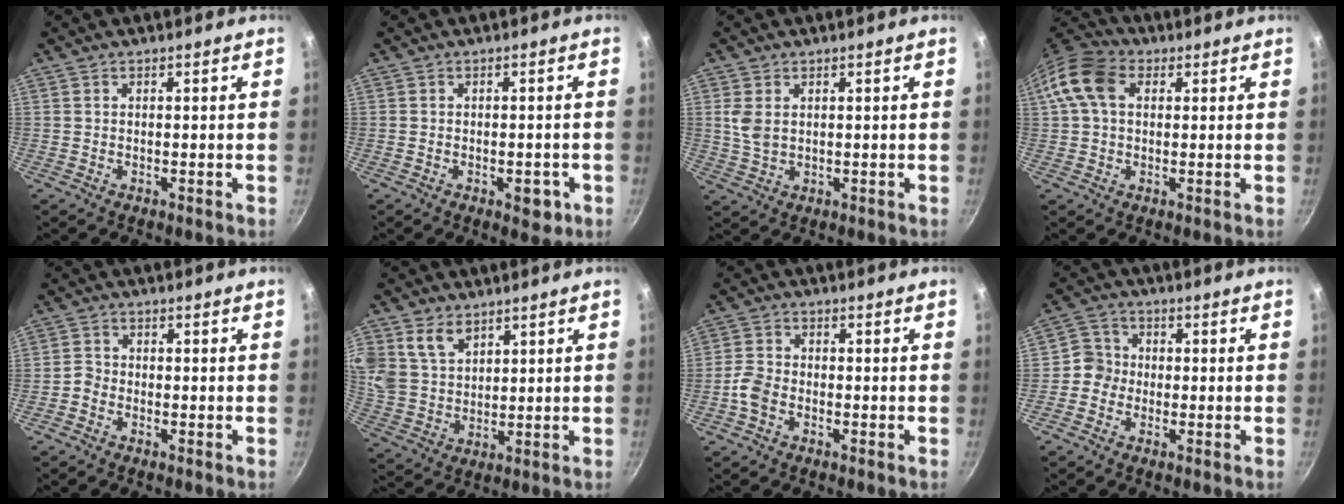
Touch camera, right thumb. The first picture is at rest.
{"total": 4.1, "force": [-1.6, 2.1, 3.1], "torque": [-0.024, 0.008, -0.015]}
{"total": 4.2, "force": [1.1, 2.7, 3.0], "torque": [-0.060, -0.004, 0.025]}
{"total": 10.4, "force": [2.6, 7.2, 7.0], "torque": [-0.122, 0.022, 0.031]}
{"total": 1.9, "force": [-1.4, 1.3, 0.5], "torque": [-0.010, 0.014, -0.032]}
{"total": 9.1, "force": [4.8, 6.4, 4.4], "torque": [-0.073, -0.021, 0.103]}
{"total": 3.9, "force": [-1.9, 2.5, 2.3], "torque": [-0.053, 0.018, -0.045]}
{"total": 4.5, "force": [-1.0, 4.3, 1.2], "torque": [0.006, 0.015, -0.035]}